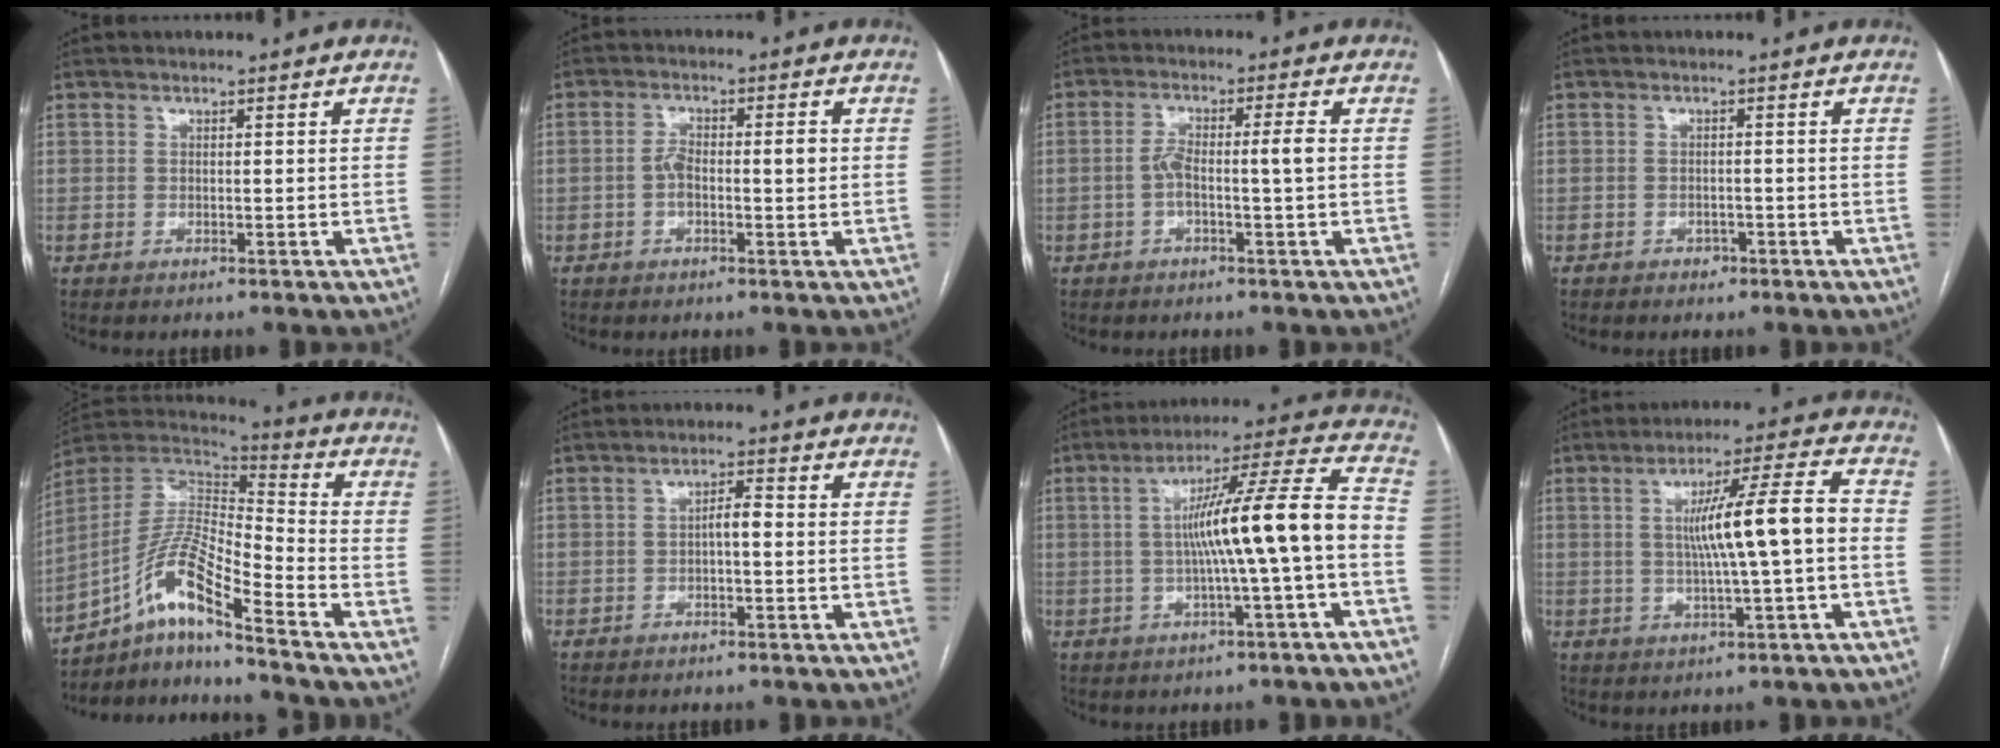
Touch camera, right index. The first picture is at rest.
{"total": 4.7, "force": [-0.2, 1.6, 4.4], "torque": [-0.084, 0.018, -0.006]}
{"total": 4.8, "force": [-0.6, 0.2, 4.8], "torque": [-0.091, 0.018, -0.008]}
{"total": 1.3, "force": [-0.8, 0.9, 0.4], "torque": [-0.005, 0.004, -0.011]}
{"total": 13.2, "force": [-8.6, 1.1, 10.0], "torque": [-0.205, 0.017, -0.158]}
{"total": 2.5, "force": [-0.3, 0.6, 2.5], "torque": [-0.039, 0.006, -0.006]}
{"total": 13.8, "force": [-1.6, -0.5, 13.7], "torque": [-0.215, 0.026, -0.027]}
{"total": 10.7, "force": [-0.1, -0.1, 10.6], "torque": [-0.172, 0.013, 0.000]}